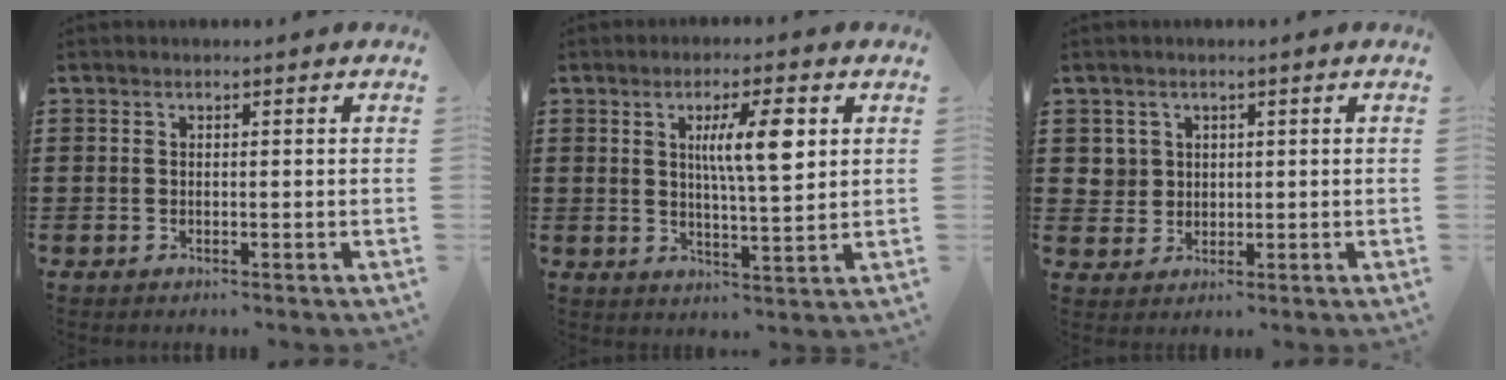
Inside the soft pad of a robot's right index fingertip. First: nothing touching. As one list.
[{"total": 7.9, "force": [2.5, 1.5, 7.3], "torque": [-0.137, 0.003, 0.036]}, {"total": 3.0, "force": [1.0, 2.8, 0.4], "torque": [-0.023, 0.010, 0.019]}]